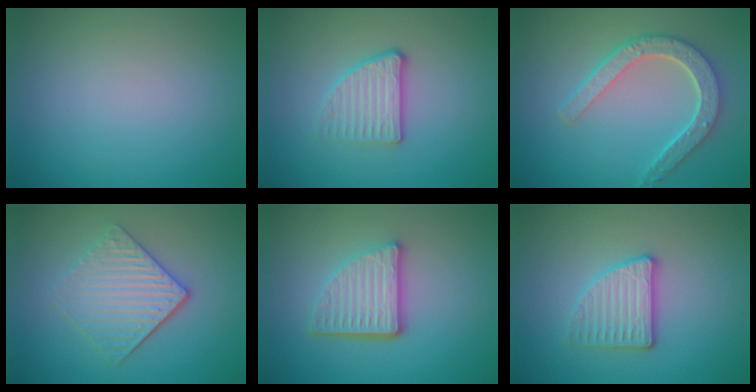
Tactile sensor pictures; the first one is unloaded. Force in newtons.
{"total": 2.8, "press": 2.5, "slide": 1.2}
{"total": 4.9, "press": 3.9, "slide": 3.0}
{"total": 4.0, "press": 3.3, "slide": 2.3}
{"total": 5.0, "press": 3.6, "slide": 3.5}
{"total": 3.1, "press": 2.9, "slide": 0.9}